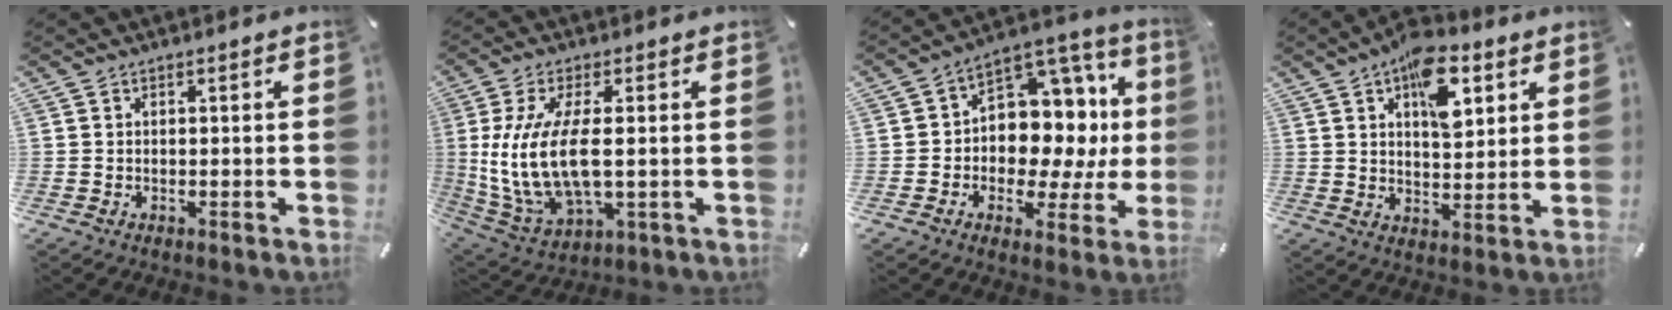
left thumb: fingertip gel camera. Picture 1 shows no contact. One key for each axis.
{"total": 14.3, "fx": 1.0, "fy": 6.3, "fz": 12.8, "tx": -0.298, "ty": -0.023, "tz": 0.013}
{"total": 12.9, "fx": 0.4, "fy": 10.5, "fz": 7.6, "tx": -0.089, "ty": -0.036, "tz": 0.011}
{"total": 12.8, "fx": 6.1, "fy": 6.9, "fz": 8.9, "tx": -0.121, "ty": -0.021, "tz": 0.103}